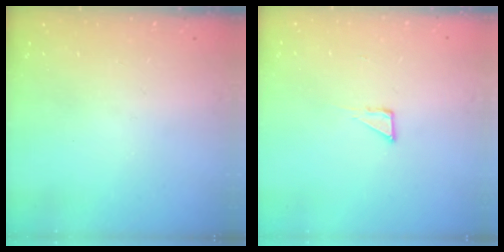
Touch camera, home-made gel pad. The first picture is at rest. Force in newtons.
{"total": 2.7, "press": 2.7, "slide": 0.2}